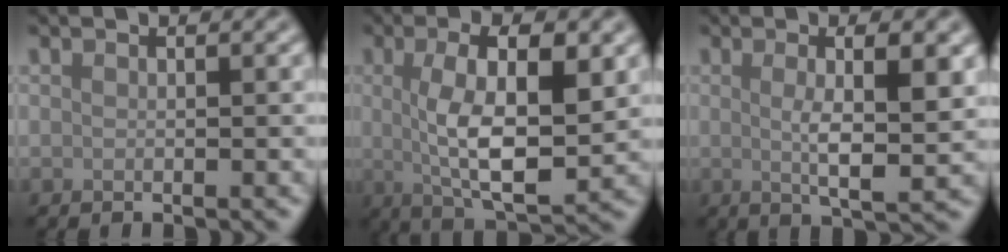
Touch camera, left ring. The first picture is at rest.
{"total": 8.2, "force": [0.8, 2.7, 7.7], "torque": [-0.130, -0.003, 0.015]}
{"total": 5.3, "force": [0.7, 1.2, 5.1], "torque": [-0.079, -0.004, 0.011]}